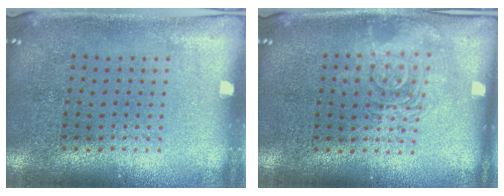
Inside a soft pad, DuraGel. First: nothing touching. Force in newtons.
{"total": 2.5, "press": 2.5, "slide": 0.5}